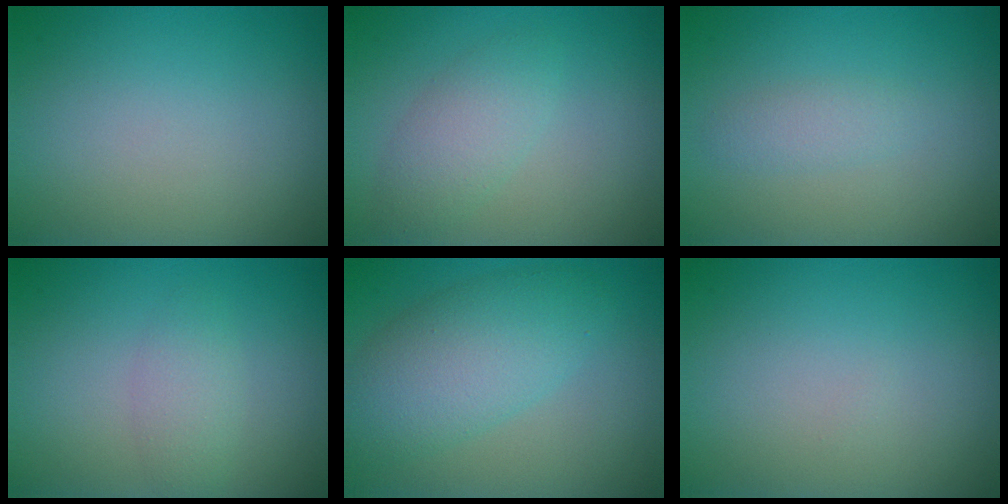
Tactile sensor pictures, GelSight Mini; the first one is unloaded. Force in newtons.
{"total": 2.7, "press": 2.7, "slide": 0.0}
{"total": 1.4, "press": 1.4, "slide": 0.0}
{"total": 1.9, "press": 1.9, "slide": 0.0}
{"total": 6.0, "press": 6.0, "slide": 0.4}
{"total": 0.0}